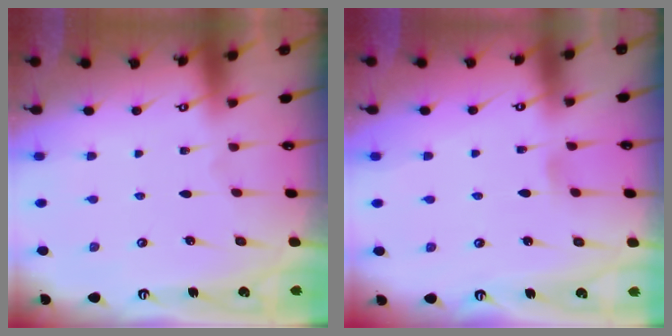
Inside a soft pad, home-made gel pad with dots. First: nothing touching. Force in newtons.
{"total": 3.4, "press": 3.4, "slide": 0.5}